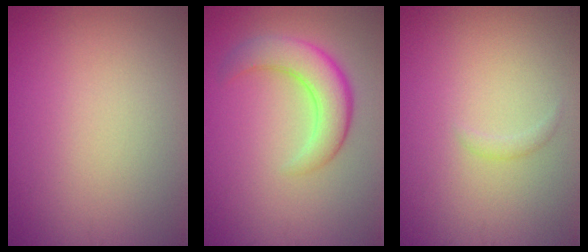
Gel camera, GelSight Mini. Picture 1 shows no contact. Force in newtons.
{"total": 4.9, "press": 4.9, "slide": 0.2}
{"total": 0.7, "press": 0.7, "slide": 0.0}